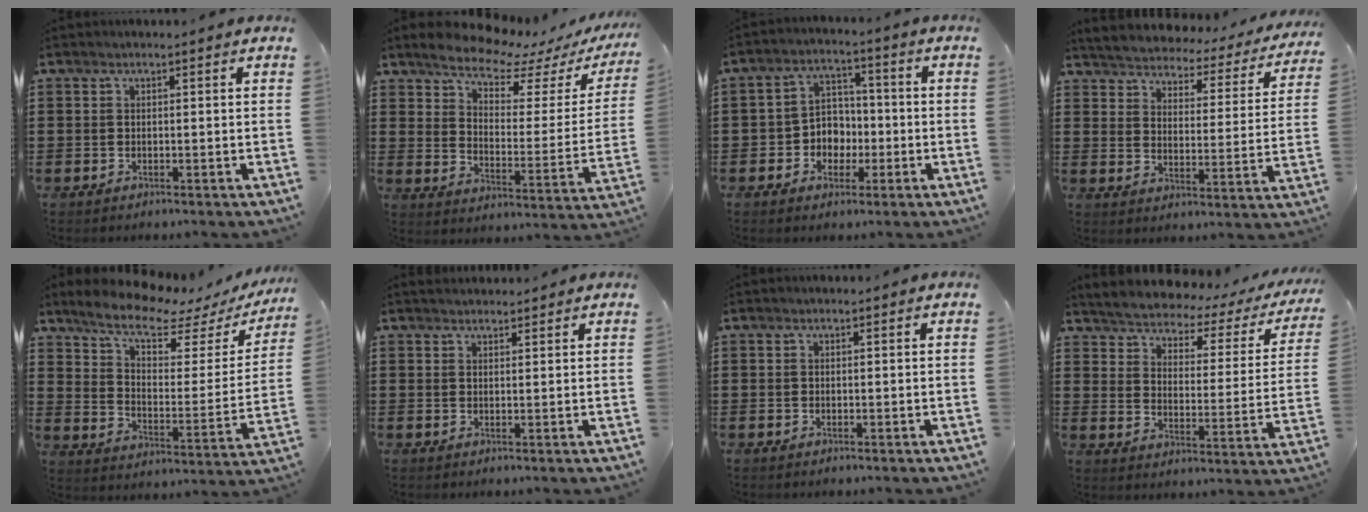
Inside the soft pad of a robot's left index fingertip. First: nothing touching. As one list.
[{"total": 8.0, "force": [7.3, 1.8, 2.8], "torque": [-0.069, -0.053, 0.124]}, {"total": 5.1, "force": [-1.7, 4.5, 1.6], "torque": [-0.044, 0.016, -0.034]}, {"total": 3.2, "force": [3.2, 0.1, 0.0], "torque": [-0.024, -0.032, 0.047]}, {"total": 9.6, "force": [8.0, 2.1, 5.0], "torque": [-0.114, -0.045, 0.136]}, {"total": 1.3, "force": [1.3, 0.2, 0.0], "torque": [-0.003, 0.001, 0.026]}, {"total": 0.0}, {"total": 2.9, "force": [2.8, 0.3, 0.6], "torque": [-0.035, -0.030, 0.037]}]